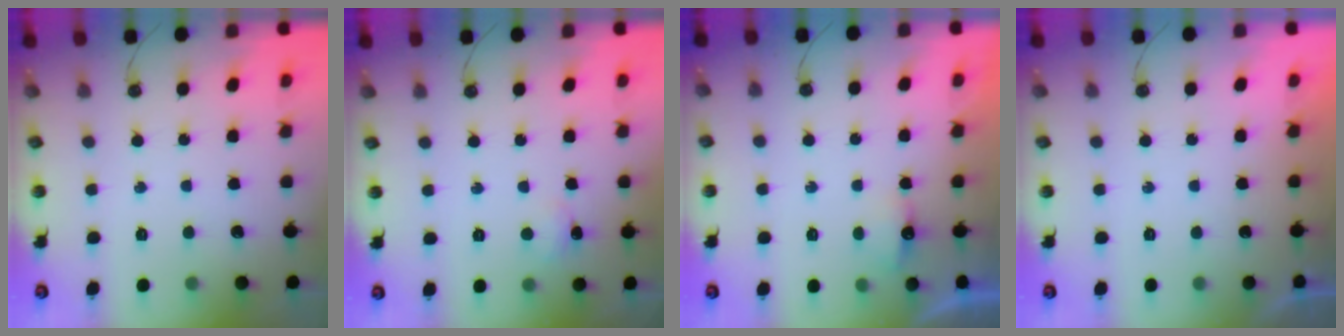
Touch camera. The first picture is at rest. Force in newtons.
{"total": 5.2, "press": 5.2, "slide": 0.8}
{"total": 3.9, "press": 3.8, "slide": 0.7}
{"total": 0.0}